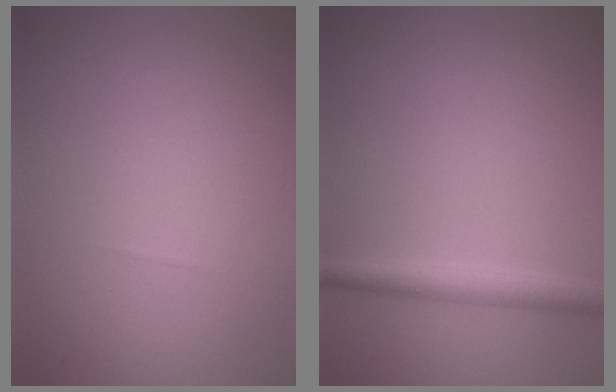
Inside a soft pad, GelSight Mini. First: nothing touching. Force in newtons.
{"total": 2.3, "press": 2.3, "slide": 0.0}